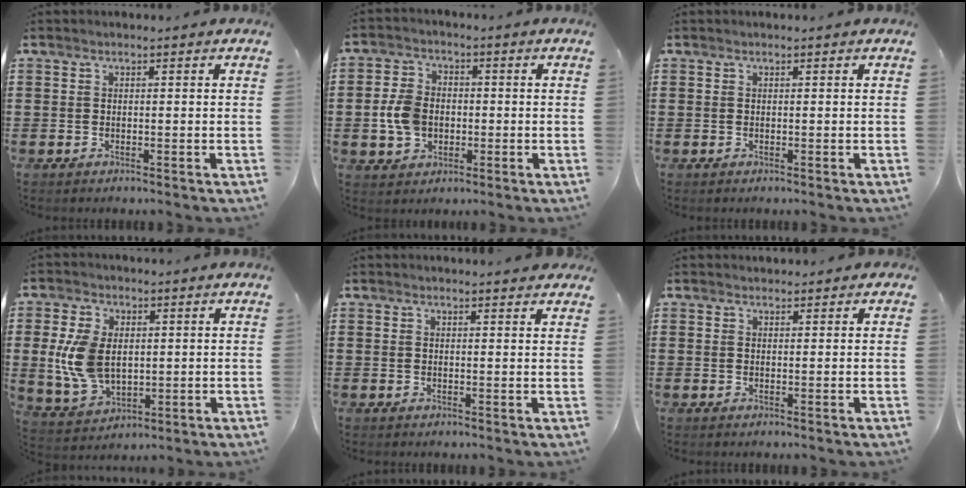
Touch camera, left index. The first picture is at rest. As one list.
[{"total": 6.2, "force": [-0.9, 4.7, 4.0], "torque": [-0.107, 0.003, -0.023]}, {"total": 0.0}, {"total": 9.4, "force": [0.8, 6.3, 6.9], "torque": [-0.182, 0.002, 0.008]}, {"total": 1.4, "force": [1.3, 0.1, 0.3], "torque": [-0.008, 0.002, 0.026]}, {"total": 0.9, "force": [0.7, 0.5, 0.0], "torque": [-0.002, 0.004, 0.015]}]